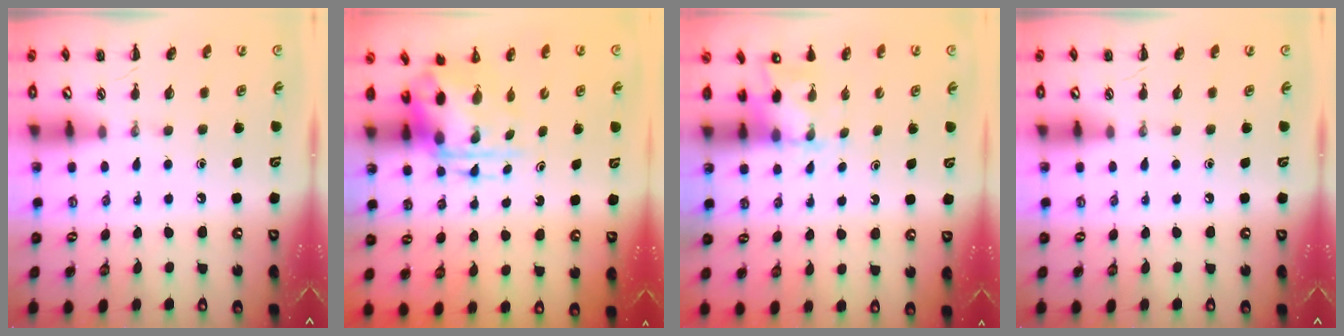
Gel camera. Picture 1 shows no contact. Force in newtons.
{"total": 5.7, "press": 5.5, "slide": 1.3}
{"total": 3.6, "press": 3.5, "slide": 0.8}
{"total": 0.0}